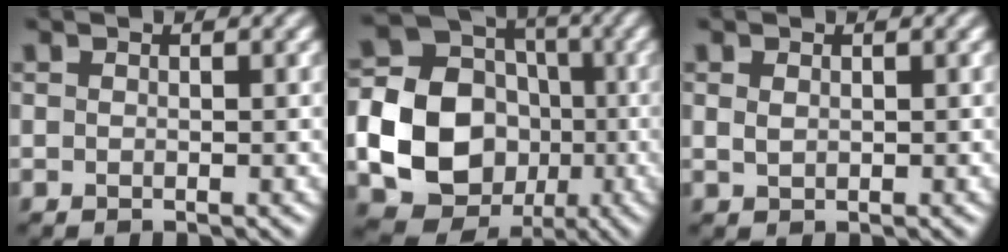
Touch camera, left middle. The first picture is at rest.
{"total": 15.6, "force": [-2.4, 13.9, 6.7], "torque": [-0.146, -0.014, -0.059]}
{"total": 0.9, "force": [0.3, 0.6, 0.6], "torque": [-0.016, -0.001, 0.008]}